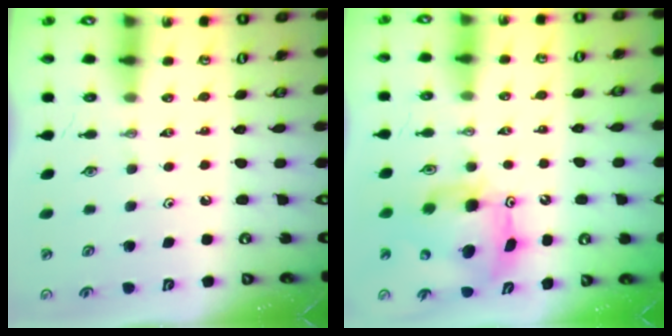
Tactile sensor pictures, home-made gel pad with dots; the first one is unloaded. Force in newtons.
{"total": 10.0, "press": 10.0, "slide": 0.5}